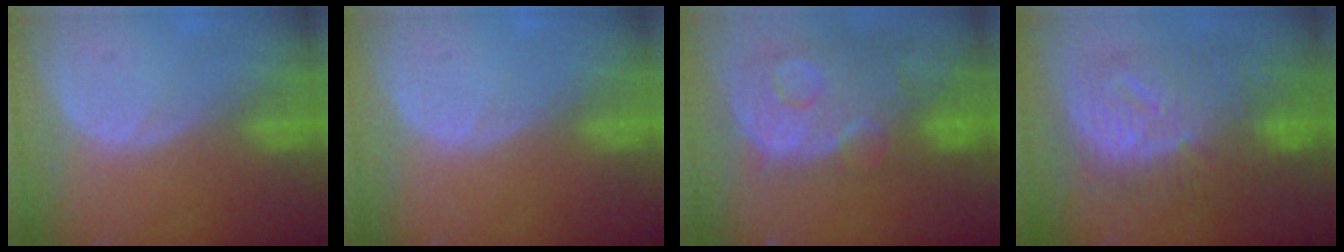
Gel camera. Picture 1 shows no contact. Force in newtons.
{"total": 0.0}
{"total": 13.8, "press": 11.3, "slide": 8.0}
{"total": 12.6, "press": 12.5, "slide": 1.2}